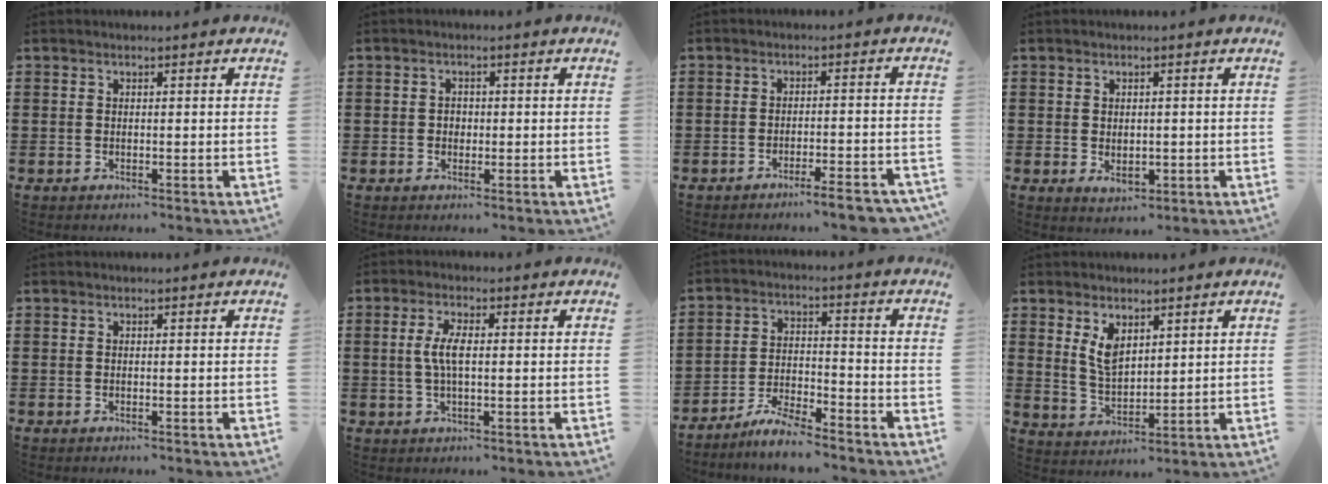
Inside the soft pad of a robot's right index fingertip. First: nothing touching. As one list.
[{"total": 1.2, "force": [-0.1, 1.0, 0.6], "torque": [-0.014, 0.004, -0.003]}, {"total": 4.6, "force": [-3.8, 0.0, 2.5], "torque": [-0.039, -0.010, -0.069]}, {"total": 1.9, "force": [-0.2, 1.3, 1.4], "torque": [-0.019, -0.002, -0.006]}, {"total": 0.0}, {"total": 4.3, "force": [0.1, 1.4, 4.1], "torque": [-0.091, -0.002, -0.005]}, {"total": 5.4, "force": [-5.1, 0.4, 1.7], "torque": [-0.044, 0.003, -0.103]}, {"total": 5.1, "force": [2.7, 2.8, 3.4], "torque": [-0.067, 0.001, 0.047]}]